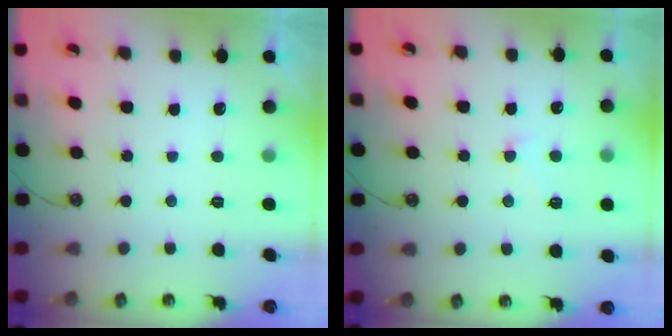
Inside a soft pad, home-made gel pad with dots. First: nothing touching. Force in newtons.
{"total": 0.8, "press": 0.6, "slide": 0.6}